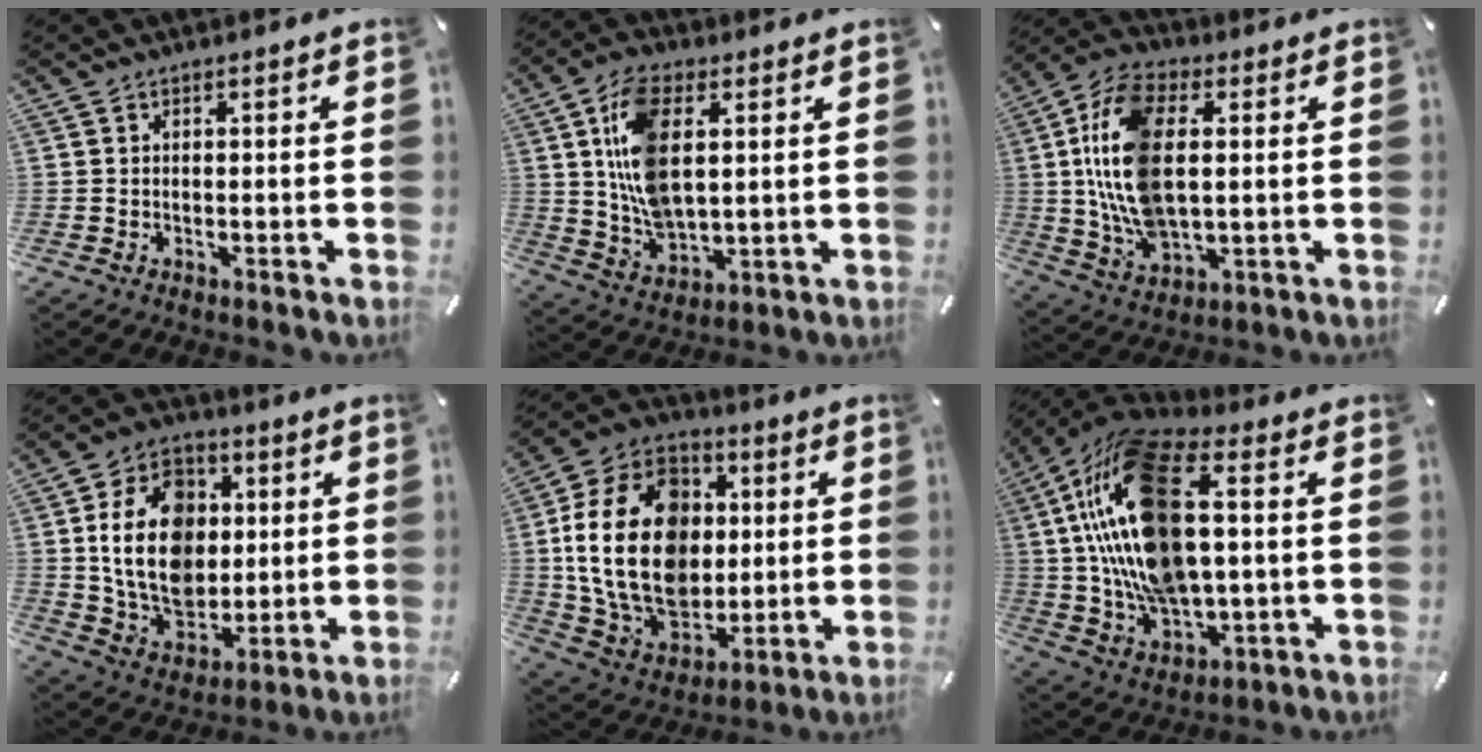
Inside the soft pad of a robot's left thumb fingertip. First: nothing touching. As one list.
[{"total": 13.7, "force": [3.7, 7.4, 11.0], "torque": [-0.244, -0.004, 0.065]}, {"total": 16.7, "force": [2.0, 9.4, 13.6], "torque": [-0.315, -0.004, 0.033]}, {"total": 18.2, "force": [2.2, 14.1, 11.3], "torque": [-0.214, 0.011, 0.043]}, {"total": 24.6, "force": [1.7, 18.5, 16.1], "torque": [-0.320, 0.005, 0.040]}, {"total": 24.2, "force": [3.8, 13.0, 20.0], "torque": [-0.435, 0.000, 0.066]}]